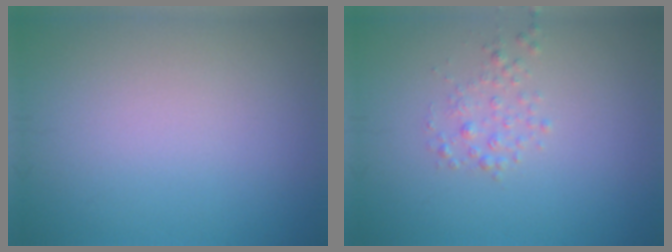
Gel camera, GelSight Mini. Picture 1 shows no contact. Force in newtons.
{"total": 1.4, "press": 1.4, "slide": 0.0}